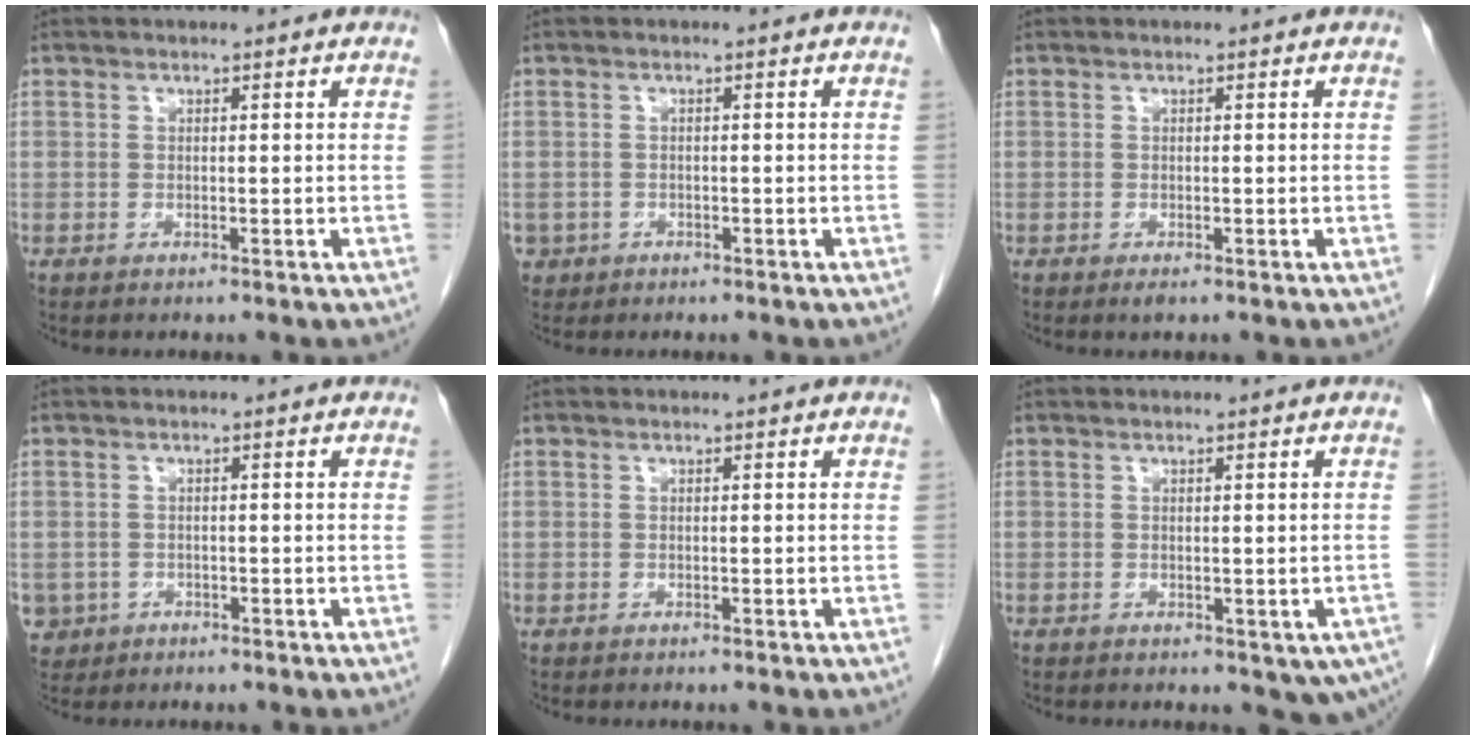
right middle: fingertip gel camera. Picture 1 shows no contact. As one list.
[{"total": 2.3, "force": [-1.0, 2.0, 0.1], "torque": [-0.003, 0.005, -0.016]}, {"total": 0.7, "force": [-0.4, 0.2, 0.5], "torque": [-0.007, -0.001, -0.005]}, {"total": 3.8, "force": [-1.7, 3.4, 0.4], "torque": [-0.008, 0.005, -0.026]}, {"total": 0.0}, {"total": 4.2, "force": [-1.6, 2.5, 3.0], "torque": [-0.014, 0.000, -0.014]}]